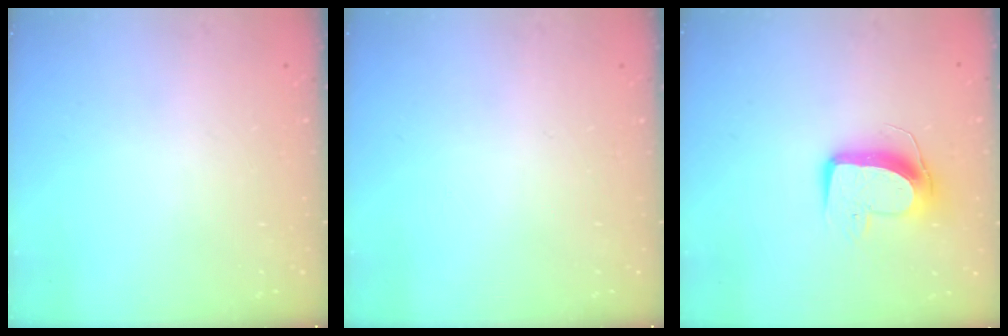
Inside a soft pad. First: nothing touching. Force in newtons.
{"total": 0.0}
{"total": 12.1, "press": 12.1, "slide": 1.0}